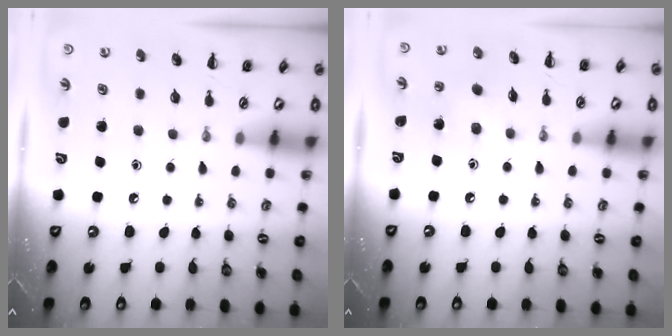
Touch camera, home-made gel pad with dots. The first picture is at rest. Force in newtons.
{"total": 4.6, "press": 4.5, "slide": 0.9}